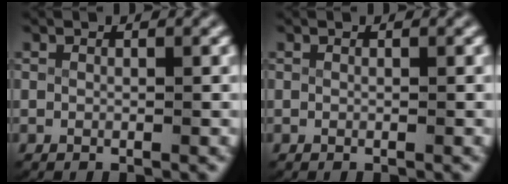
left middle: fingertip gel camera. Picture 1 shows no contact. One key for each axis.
{"total": 0.0}